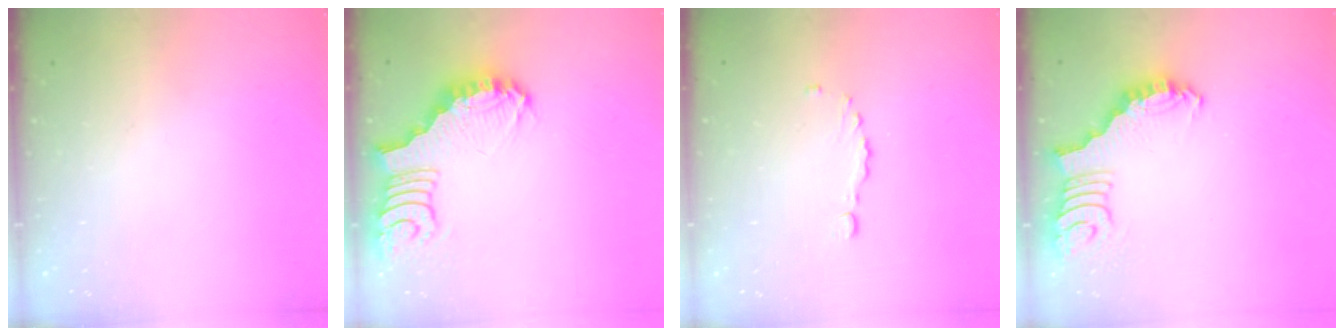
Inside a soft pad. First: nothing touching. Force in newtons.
{"total": 3.7, "press": 3.6, "slide": 0.6}
{"total": 1.4, "press": 1.3, "slide": 0.3}
{"total": 2.5, "press": 2.5, "slide": 0.5}